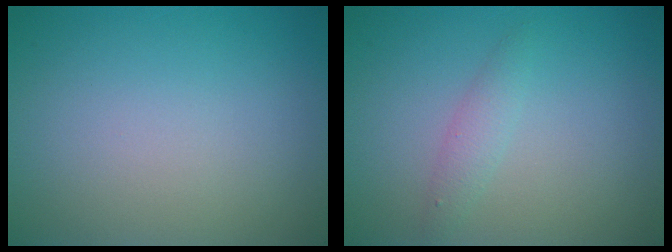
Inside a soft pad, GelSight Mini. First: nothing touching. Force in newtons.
{"total": 1.4, "press": 1.4, "slide": 0.0}